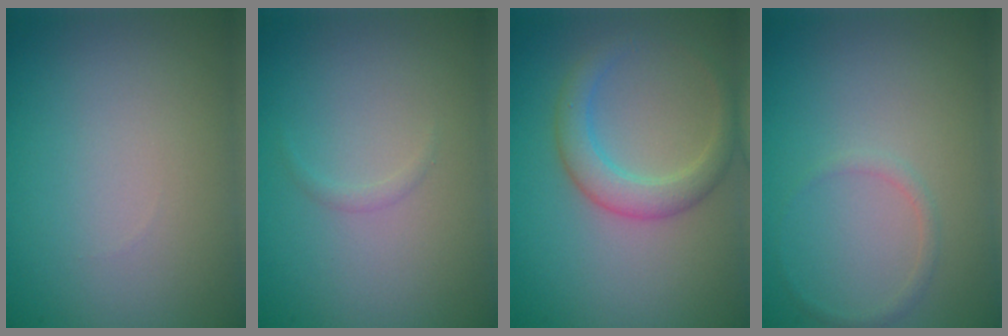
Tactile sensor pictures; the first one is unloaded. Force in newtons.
{"total": 0.5, "press": 0.5, "slide": 0.0}
{"total": 3.2, "press": 3.2, "slide": 0.0}
{"total": 0.8, "press": 0.8, "slide": 0.0}